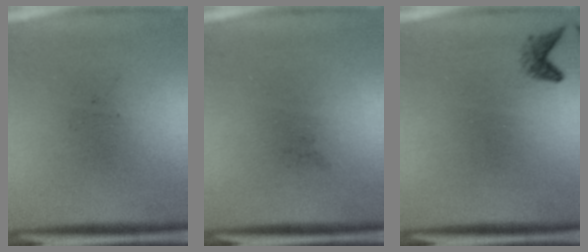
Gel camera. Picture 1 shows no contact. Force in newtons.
{"total": 0.0}
{"total": 1.3}